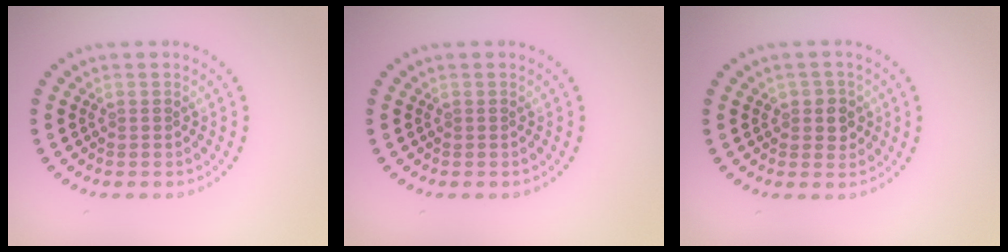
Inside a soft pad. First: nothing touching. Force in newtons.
{"total": 0.0}
{"total": 1.9, "press": 1.8, "slide": 0.6}